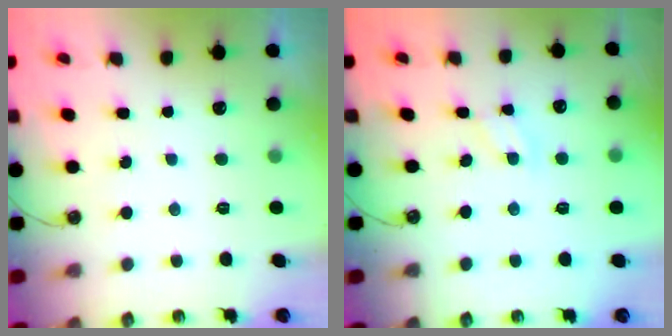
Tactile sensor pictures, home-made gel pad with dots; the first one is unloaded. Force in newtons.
{"total": 2.8, "press": 2.8, "slide": 0.4}